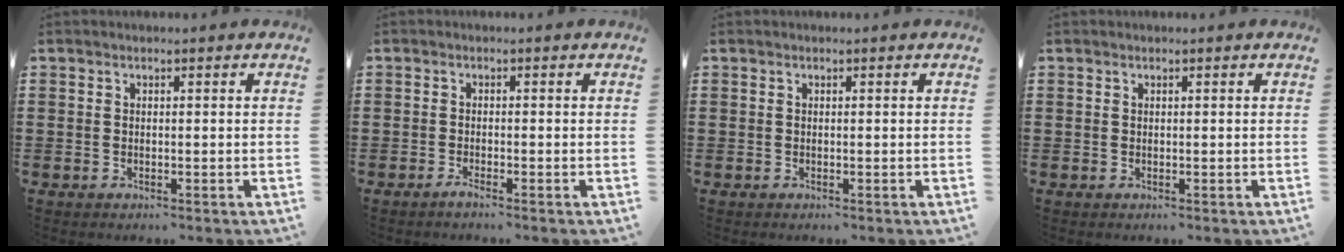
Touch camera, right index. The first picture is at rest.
{"total": 1.1, "force": [-0.9, -0.1, 0.6], "torque": [-0.010, -0.004, -0.016]}
{"total": 0.0}
{"total": 0.0}